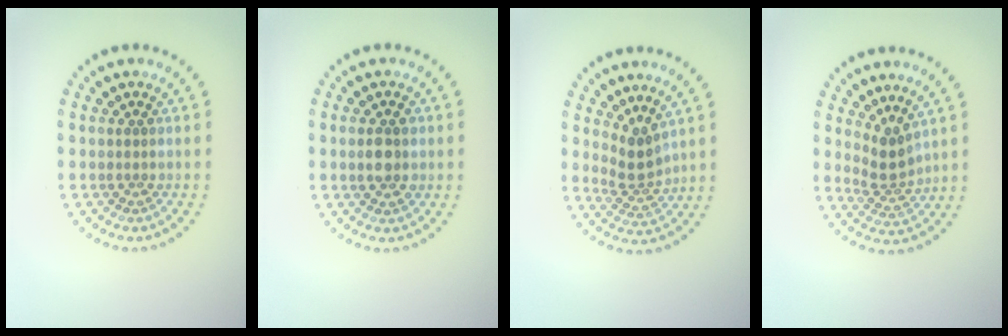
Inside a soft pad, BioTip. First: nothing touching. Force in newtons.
{"total": 2.5, "press": 2.4, "slide": 0.3}
{"total": 2.6, "press": 1.8, "slide": 1.8}
{"total": 2.6, "press": 1.8, "slide": 1.8}